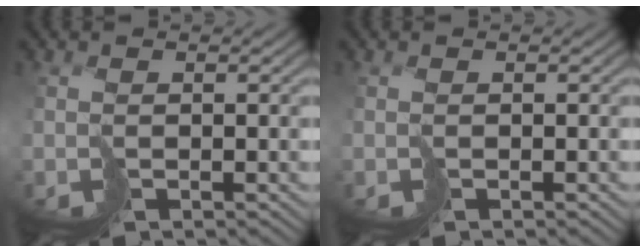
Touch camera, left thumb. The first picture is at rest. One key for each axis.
{"total": 0.0}